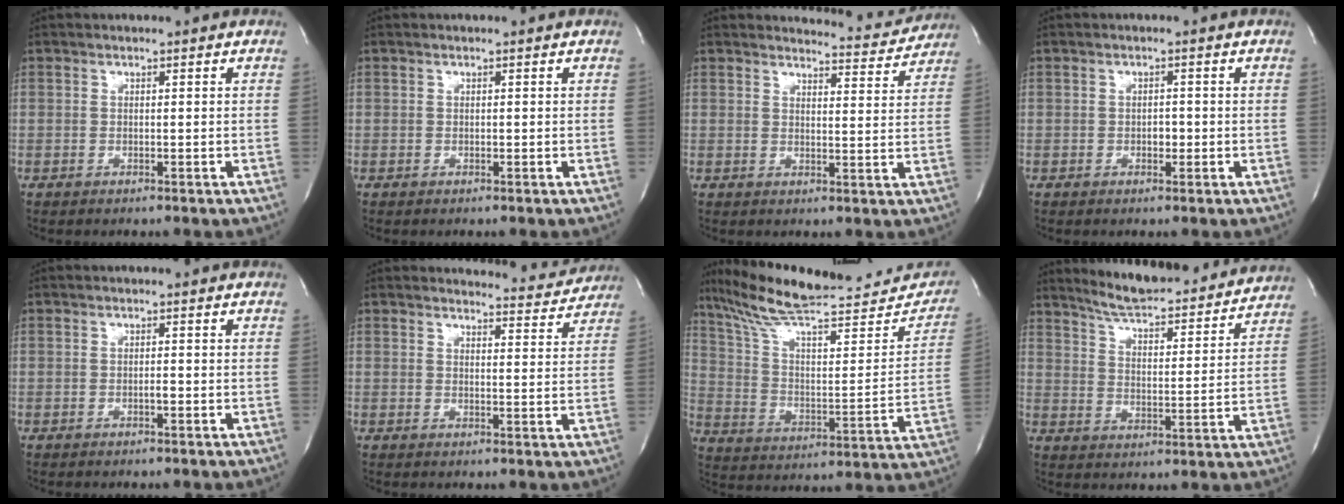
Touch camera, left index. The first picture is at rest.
{"total": 0.7, "force": [-0.7, 0.0, 0.0], "torque": [0.000, -0.005, -0.012]}
{"total": 5.8, "force": [5.7, 0.3, -0.7], "torque": [0.010, -0.025, 0.061]}
{"total": 1.6, "force": [-1.2, 0.7, 0.8], "torque": [-0.011, -0.003, -0.018]}
{"total": 1.2, "force": [-1.1, 0.0, 0.4], "torque": [-0.005, -0.004, -0.019]}
{"total": 5.2, "force": [5.1, 0.3, -0.8], "torque": [0.010, -0.021, 0.052]}
{"total": 26.9, "force": [23.1, 5.3, 12.8], "torque": [-0.199, -0.023, 0.325]}
{"total": 18.7, "force": [17.2, 2.7, 6.7], "torque": [-0.094, -0.020, 0.233]}